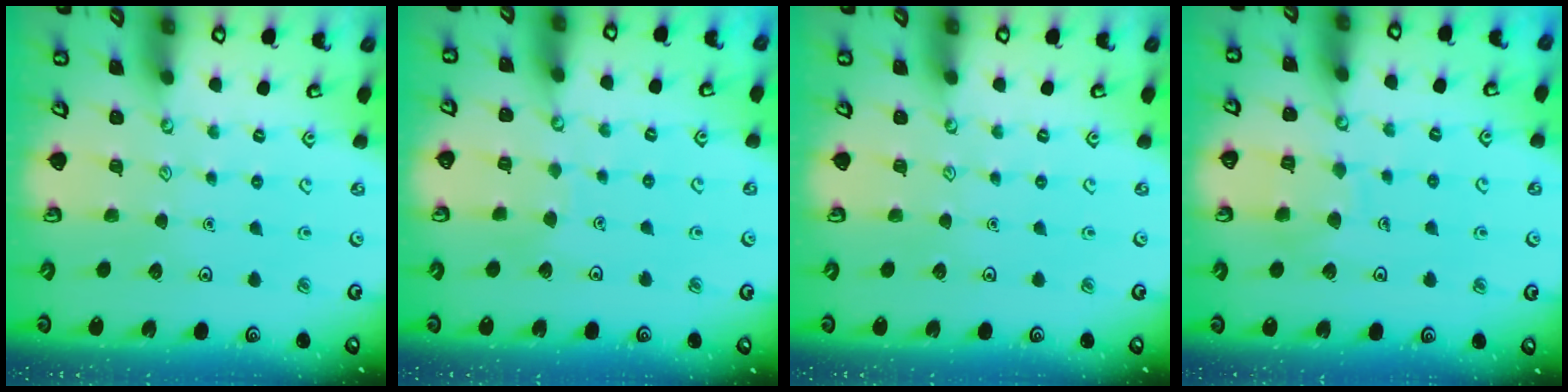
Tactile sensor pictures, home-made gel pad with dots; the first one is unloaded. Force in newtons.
{"total": 2.9, "press": 2.9, "slide": 0.2}
{"total": 0.0}
{"total": 7.2, "press": 7.1, "slide": 0.7}